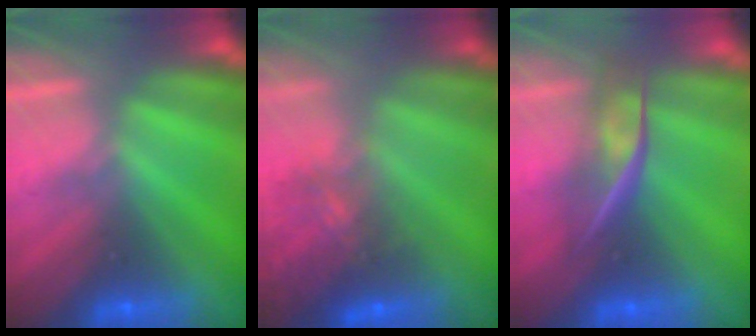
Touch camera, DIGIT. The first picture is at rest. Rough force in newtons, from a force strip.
{"total": 8.0}
{"total": 2.4}